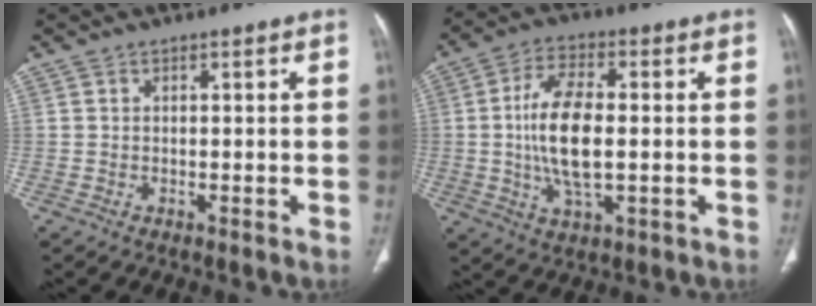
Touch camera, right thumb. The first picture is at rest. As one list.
[{"total": 12.6, "force": [-0.4, 5.5, 11.3], "torque": [-0.220, 0.004, -0.006]}]